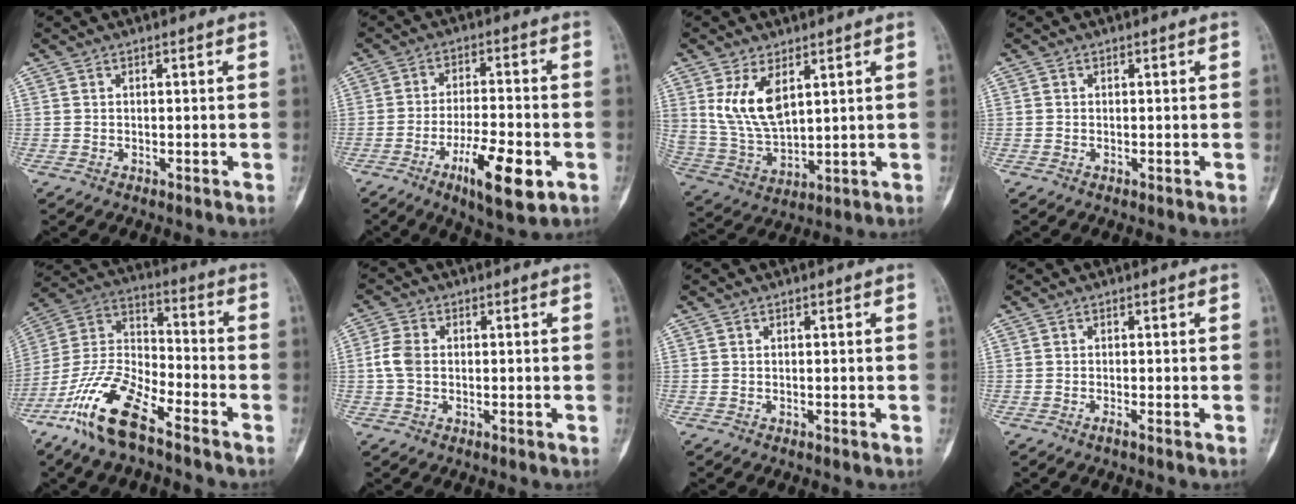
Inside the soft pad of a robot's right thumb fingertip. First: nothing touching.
{"total": 12.1, "force": [-5.1, 3.6, 10.3], "torque": [-0.173, 0.012, -0.078]}
{"total": 10.9, "force": [4.4, 5.6, 8.3], "torque": [-0.155, -0.020, 0.104]}
{"total": 0.0}
{"total": 15.5, "force": [-10.2, 5.1, 10.5], "torque": [-0.218, 0.057, -0.202]}
{"total": 4.2, "force": [0.0, 2.9, 3.0], "torque": [-0.070, 0.008, -0.007]}
{"total": 0.0}
{"total": 0.5, "force": [-0.4, -0.1, 0.4], "torque": [-0.011, -0.001, -0.008]}